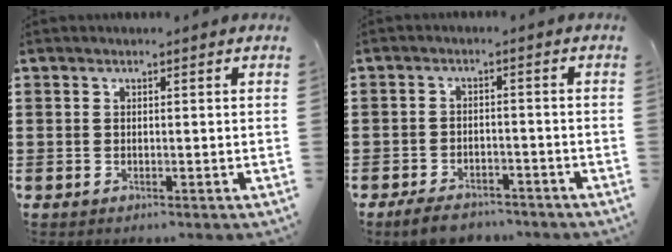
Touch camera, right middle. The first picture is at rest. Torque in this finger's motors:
{"motor_torque": [0.46, -0.38, 0.18, 0.09]}